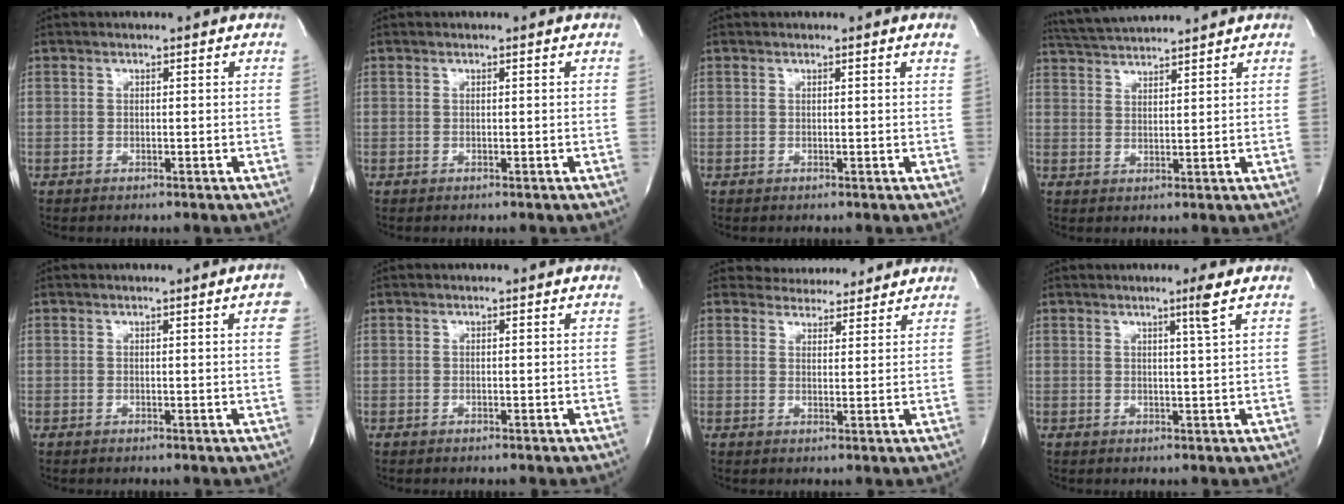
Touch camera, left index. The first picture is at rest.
{"total": 0.0}
{"total": 0.9, "force": [0.7, -0.3, 0.5], "torque": [-0.018, -0.006, 0.007]}
{"total": 7.5, "force": [7.2, -0.9, 1.9], "torque": [-0.044, 0.024, 0.127]}
{"total": 2.3, "force": [0.8, 0.1, 2.1], "torque": [-0.018, 0.002, 0.007]}
{"total": 0.0}
{"total": 6.5, "force": [6.2, 1.8, 0.6], "torque": [-0.005, 0.009, 0.079]}
{"total": 2.3, "force": [1.2, -1.0, 1.7], "torque": [-0.035, -0.012, 0.026]}